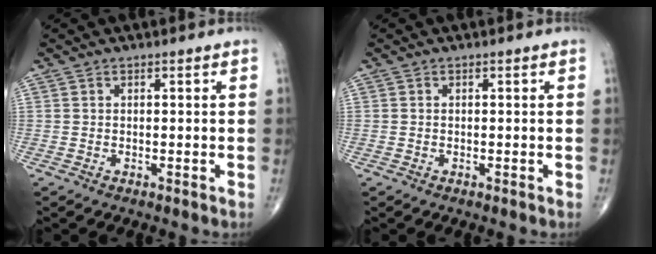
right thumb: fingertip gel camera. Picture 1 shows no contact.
{"total": 0.0}